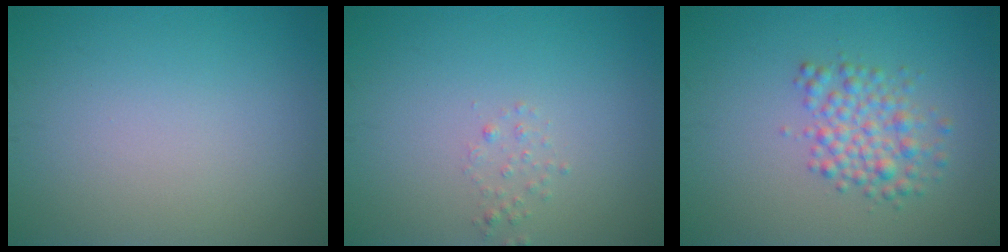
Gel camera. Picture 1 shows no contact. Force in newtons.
{"total": 0.8, "press": 0.8, "slide": 0.1}
{"total": 3.3, "press": 3.3, "slide": 0.0}